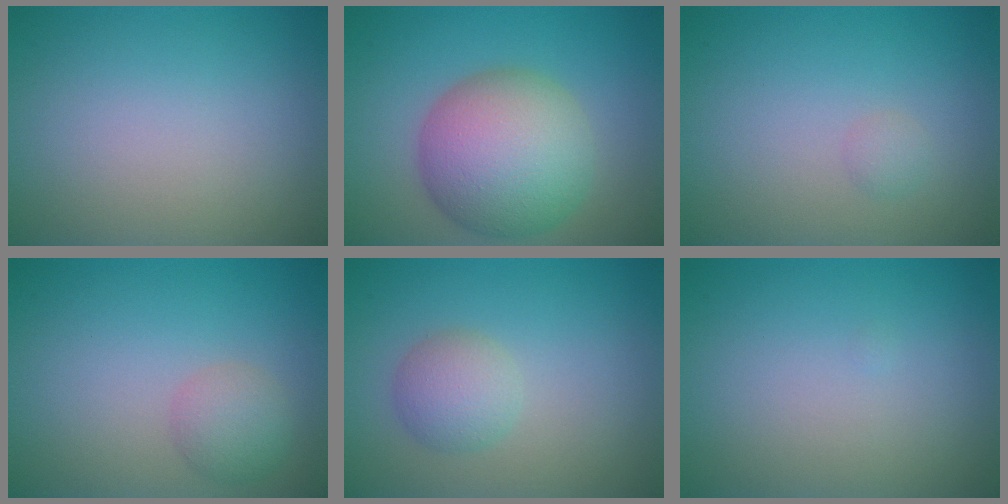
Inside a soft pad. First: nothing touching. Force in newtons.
{"total": 9.4, "press": 9.3, "slide": 0.4}
{"total": 0.8, "press": 0.8, "slide": 0.0}
{"total": 2.4, "press": 2.4, "slide": 0.0}
{"total": 2.7, "press": 2.7, "slide": 0.0}
{"total": 0.0}